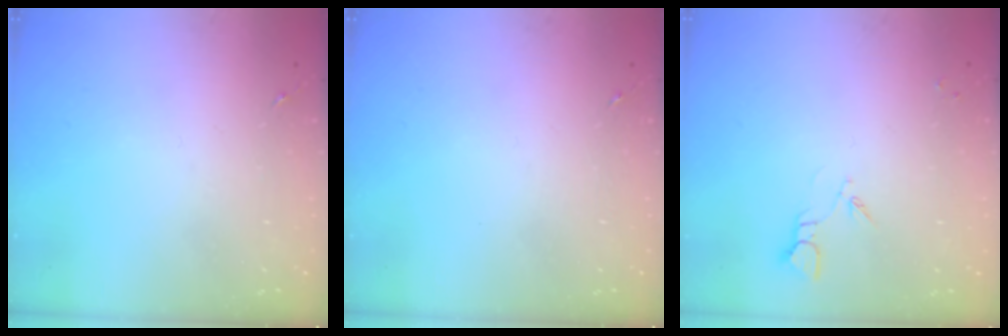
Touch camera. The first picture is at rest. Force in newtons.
{"total": 0.0}
{"total": 3.3, "press": 3.3, "slide": 0.4}